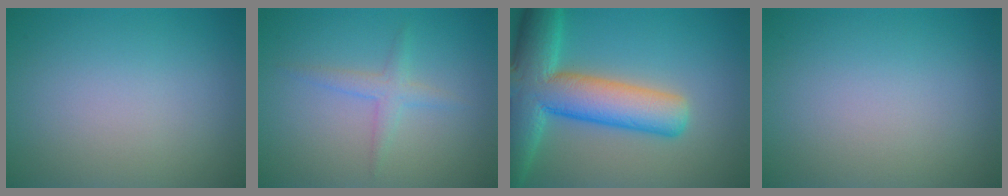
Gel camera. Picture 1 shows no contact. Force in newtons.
{"total": 1.8, "press": 1.8, "slide": 0.1}
{"total": 10.6, "press": 10.6, "slide": 0.7}
{"total": 0.0}